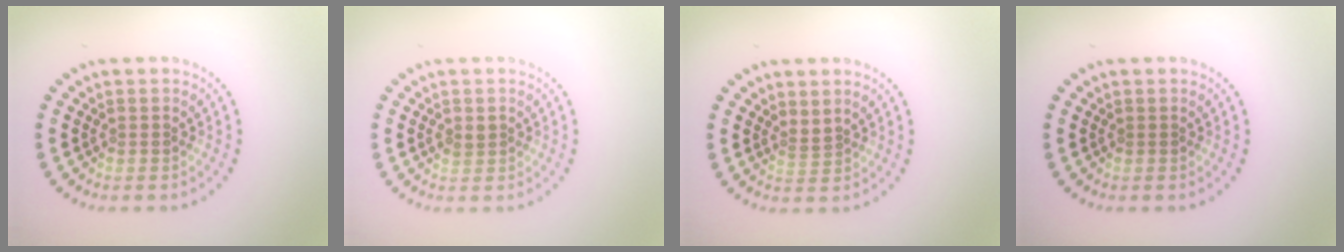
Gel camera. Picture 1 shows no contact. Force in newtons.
{"total": 1.0, "press": 0.9, "slide": 0.3}
{"total": 0.9, "press": 0.3, "slide": 0.9}
{"total": 0.0}